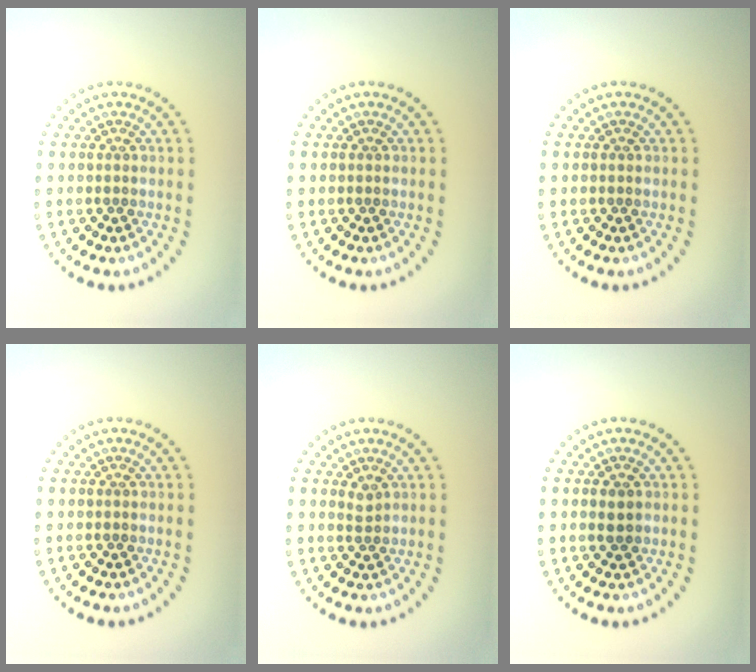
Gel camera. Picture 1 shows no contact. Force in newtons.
{"total": 0.0}
{"total": 0.0}
{"total": 0.0}
{"total": 1.0, "press": 0.8, "slide": 0.7}
{"total": 1.3, "press": 1.3, "slide": 0.3}